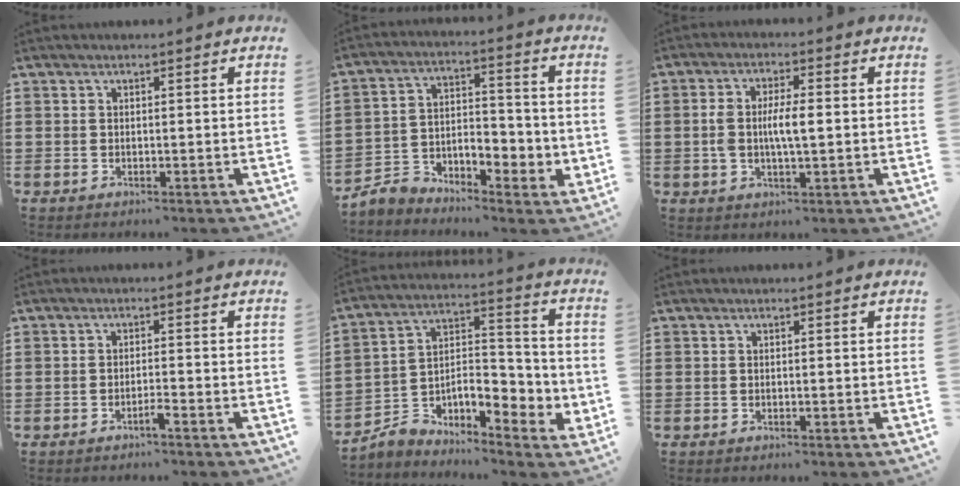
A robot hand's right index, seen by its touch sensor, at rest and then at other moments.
{"total": 4.4, "force": [-2.9, 2.8, 1.7], "torque": [-0.037, 0.001, -0.058]}
{"total": 5.4, "force": [-0.2, 1.9, 5.0], "torque": [-0.098, 0.002, -0.007]}
{"total": 1.6, "force": [-1.3, 0.0, 1.0], "torque": [-0.019, -0.003, -0.023]}
{"total": 5.9, "force": [-2.2, 4.0, 3.6], "torque": [-0.076, -0.006, -0.039]}
{"total": 0.0}